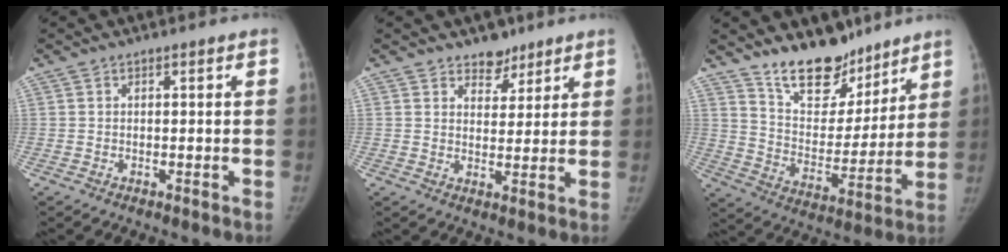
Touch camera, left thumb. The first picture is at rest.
{"total": 4.7, "force": [3.6, 2.8, 1.1], "torque": [0.013, -0.025, 0.055]}
{"total": 15.6, "force": [12.3, 7.4, 5.9], "torque": [-0.043, -0.090, 0.210]}